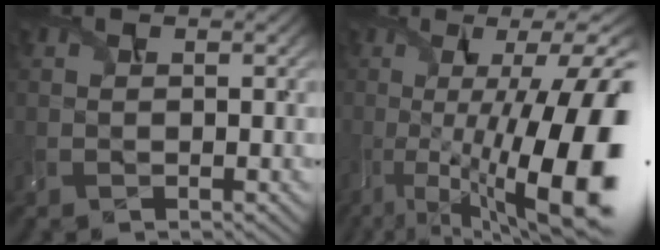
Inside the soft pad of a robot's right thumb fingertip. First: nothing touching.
{"total": 18.7, "force": [-4.7, 6.1, 17.0], "torque": [-0.252, -0.003, -0.061]}